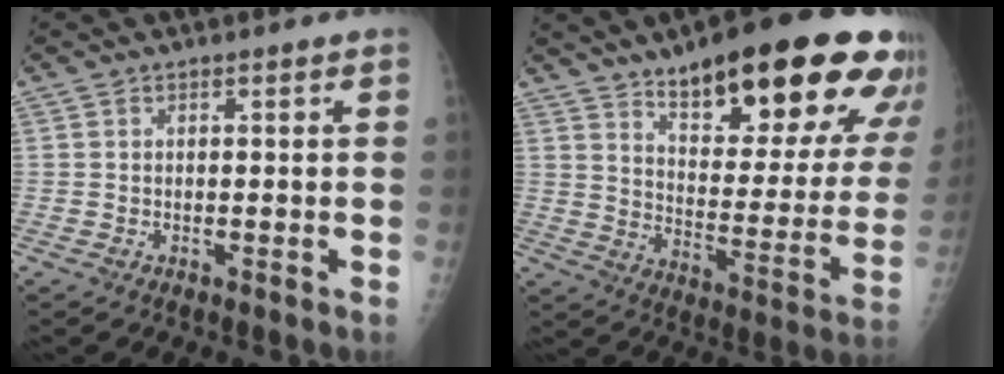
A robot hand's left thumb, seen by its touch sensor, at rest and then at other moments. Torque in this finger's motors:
{"motor_torque": [1.90, 1.85, 1.48, -1.29, 0.12]}